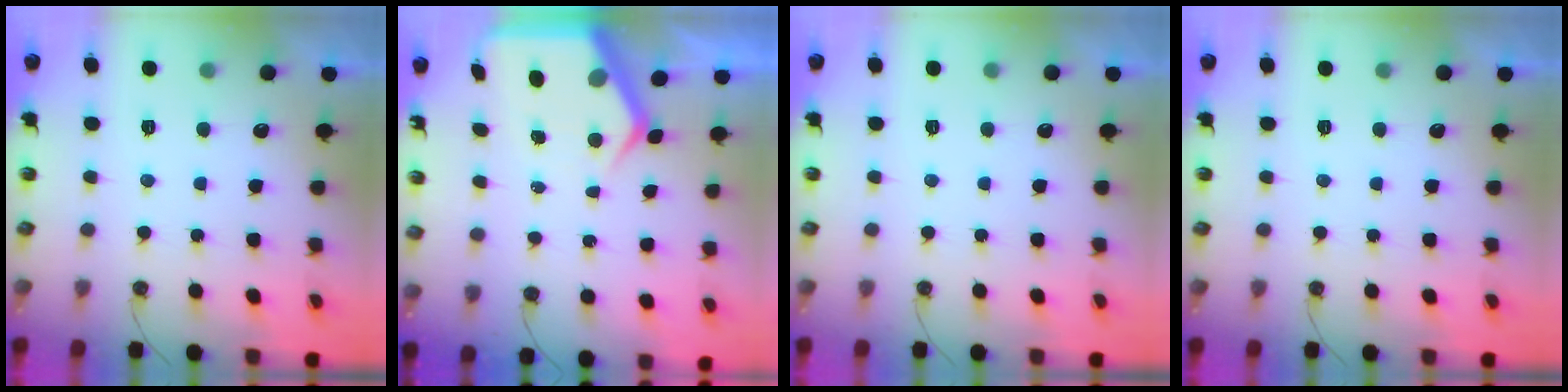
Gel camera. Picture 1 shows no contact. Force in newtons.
{"total": 6.8, "press": 6.8, "slide": 0.6}
{"total": 0.0}
{"total": 0.0}